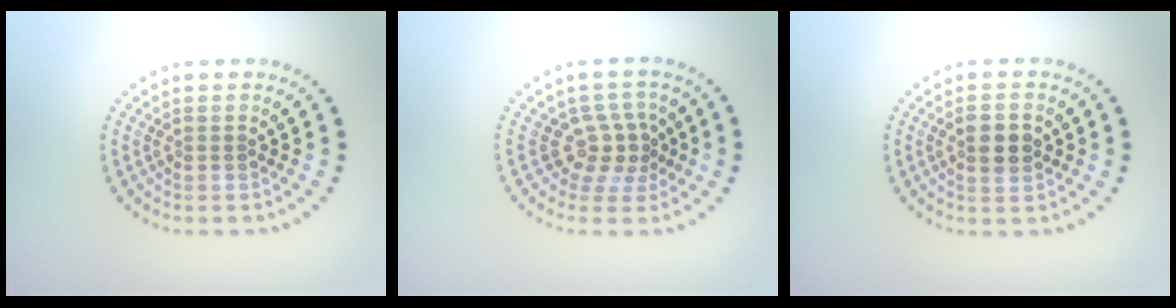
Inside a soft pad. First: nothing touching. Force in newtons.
{"total": 3.0, "press": 2.2, "slide": 2.0}
{"total": 2.9, "press": 2.9, "slide": 0.2}